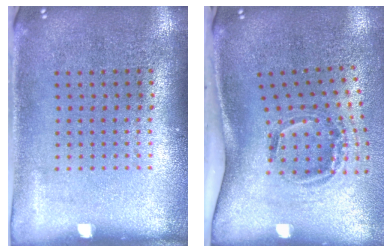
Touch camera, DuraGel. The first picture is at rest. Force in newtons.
{"total": 2.0, "press": 1.2, "slide": 1.7}